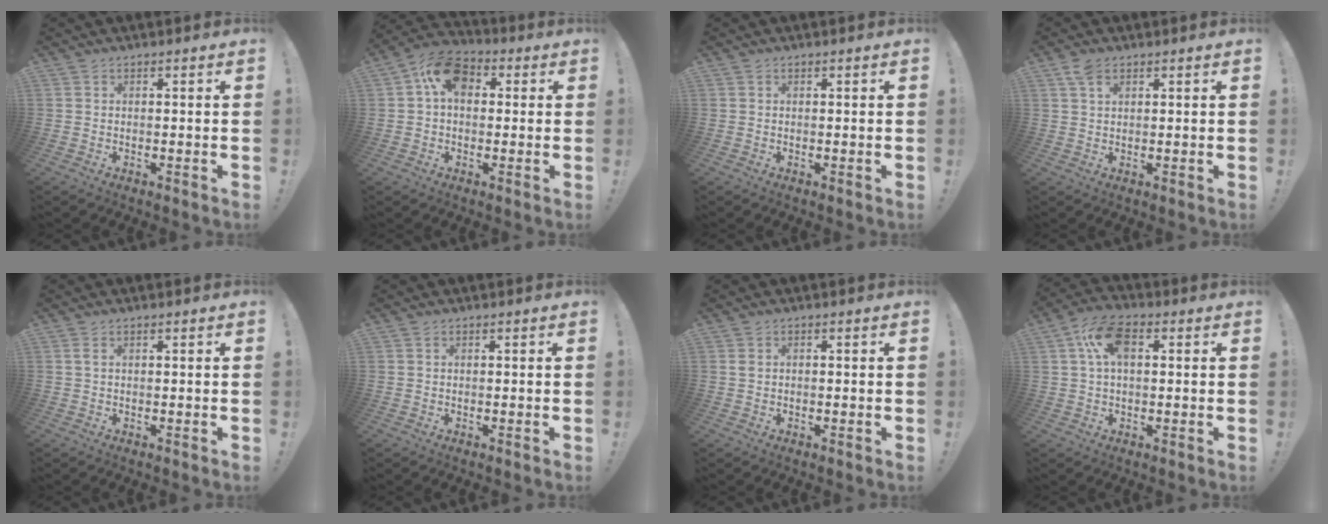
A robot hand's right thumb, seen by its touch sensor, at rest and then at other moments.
{"total": 10.5, "force": [2.7, 7.2, 7.2], "torque": [-0.120, 0.013, 0.053]}
{"total": 0.0}
{"total": 3.9, "force": [2.2, 1.9, 2.6], "torque": [-0.050, -0.004, 0.042]}
{"total": 1.2, "force": [0.4, 0.3, 1.1], "torque": [-0.023, 0.003, 0.007]}
{"total": 0.0}
{"total": 1.0, "force": [0.4, 0.6, 0.7], "torque": [-0.014, 0.005, 0.007]}
{"total": 10.6, "force": [2.8, 6.1, 8.2], "torque": [-0.159, 0.009, 0.051]}